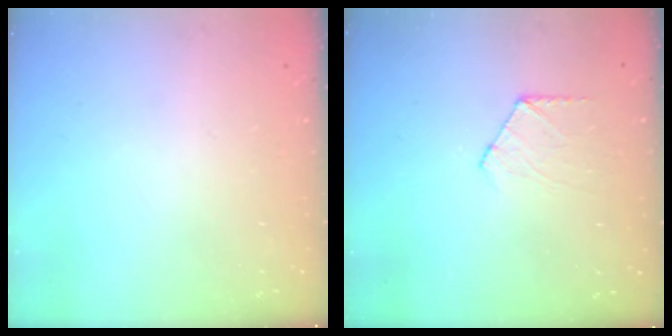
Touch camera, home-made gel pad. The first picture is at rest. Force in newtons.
{"total": 5.2, "press": 5.2, "slide": 0.5}